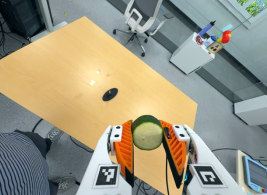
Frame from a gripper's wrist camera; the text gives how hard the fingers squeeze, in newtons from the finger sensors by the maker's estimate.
{"total": 11.6, "left": 11.9, "right": 11.4}